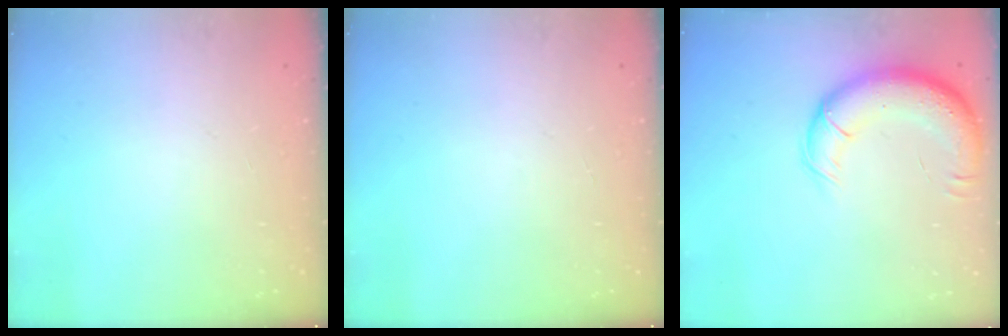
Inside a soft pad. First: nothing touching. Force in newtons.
{"total": 0.0}
{"total": 14.8, "press": 14.4, "slide": 3.5}